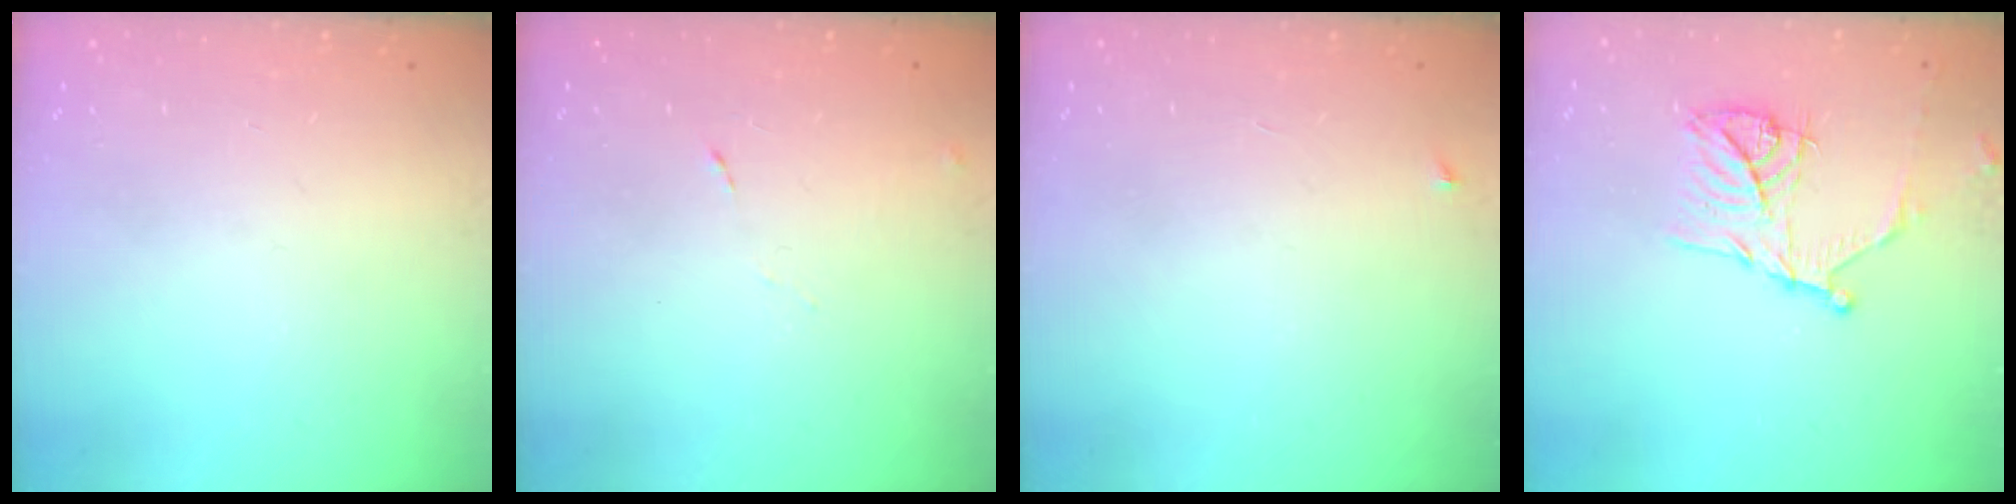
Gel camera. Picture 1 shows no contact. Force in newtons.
{"total": 4.1, "press": 4.1, "slide": 0.7}
{"total": 2.3, "press": 2.3, "slide": 0.3}
{"total": 13.8, "press": 13.7, "slide": 0.8}